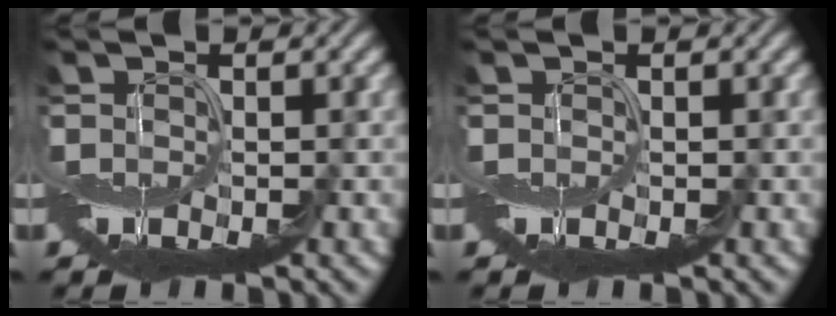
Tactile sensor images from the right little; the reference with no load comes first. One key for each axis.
{"total": 0.0}